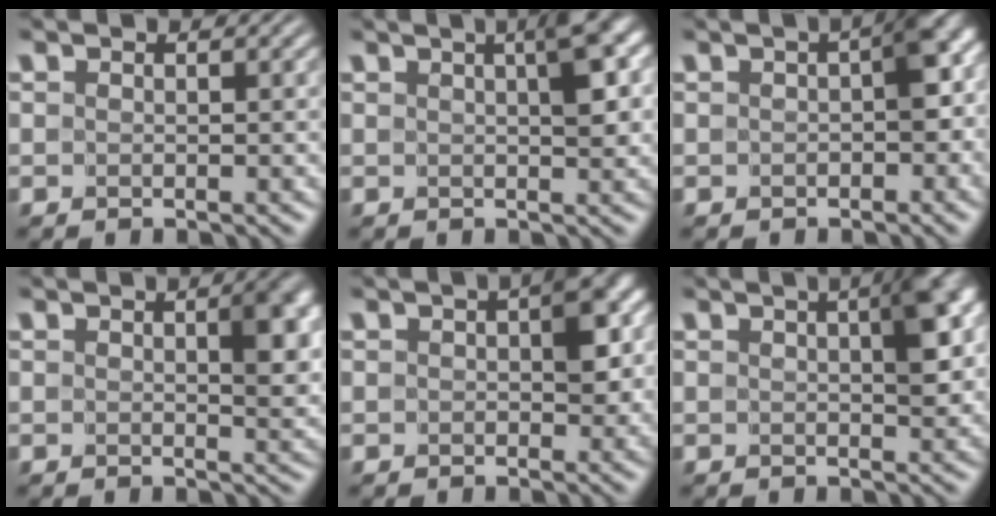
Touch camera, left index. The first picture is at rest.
{"total": 3.4, "force": [1.2, 0.6, 3.1], "torque": [-0.039, 0.008, 0.016]}
{"total": 3.5, "force": [-0.3, 1.7, 3.0], "torque": [-0.031, 0.009, -0.010]}
{"total": 3.4, "force": [0.7, 1.4, 3.0], "torque": [-0.037, -0.002, 0.011]}
{"total": 3.4, "force": [0.2, 1.9, 2.8], "torque": [-0.030, 0.004, -0.002]}
{"total": 4.4, "force": [1.2, 1.5, 4.0], "torque": [-0.046, 0.008, 0.013]}